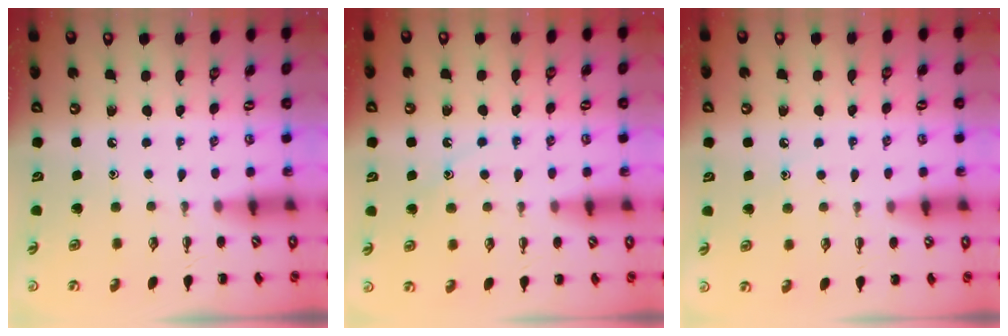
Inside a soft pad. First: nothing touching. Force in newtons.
{"total": 9.9, "press": 9.8, "slide": 1.1}
{"total": 6.5, "press": 6.4, "slide": 1.2}